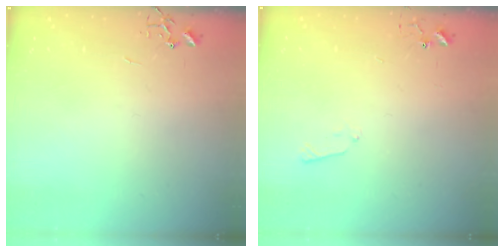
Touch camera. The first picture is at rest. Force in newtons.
{"total": 4.4, "press": 4.4, "slide": 0.5}